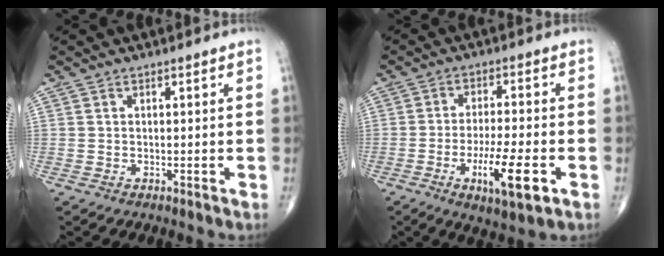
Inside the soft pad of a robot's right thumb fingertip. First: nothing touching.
{"total": 10.7, "force": [-4.0, 2.5, 9.6], "torque": [-0.170, 0.001, -0.064]}